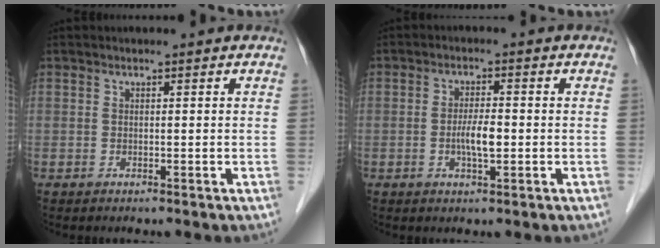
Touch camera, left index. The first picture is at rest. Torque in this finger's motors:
{"motor_torque": [0.60, 0.30, 0.10, 0.03]}